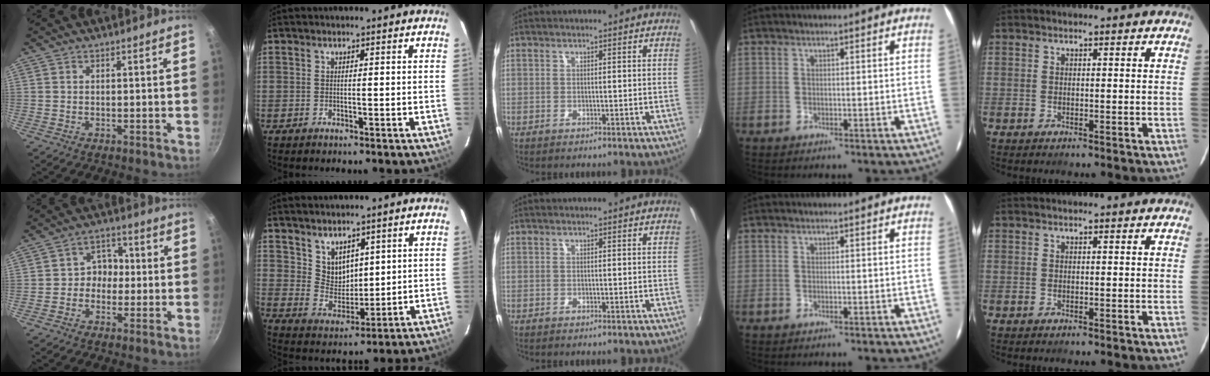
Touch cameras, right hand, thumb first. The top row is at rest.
{"thumb": {"total": 5.7, "force": [-0.5, 4.9, 2.8], "torque": [0.003, 0.019, -0.020]}, "index": {"total": 6.7, "force": [4.3, 4.5, 2.4], "torque": [-0.035, 0.002, 0.094]}}